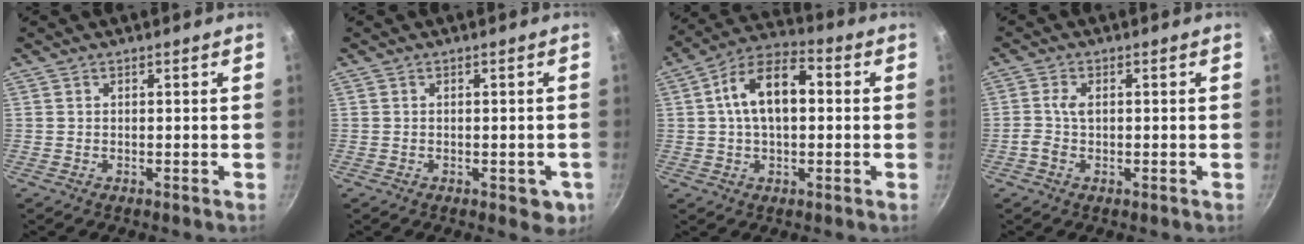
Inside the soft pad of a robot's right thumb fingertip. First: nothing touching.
{"total": 3.9, "force": [-1.5, 2.1, 2.9], "torque": [-0.014, 0.006, -0.015]}
{"total": 12.7, "force": [1.5, 7.1, 10.4], "torque": [-0.176, 0.030, 0.015]}
{"total": 3.0, "force": [-0.2, 1.8, 2.4], "torque": [-0.053, 0.006, -0.008]}